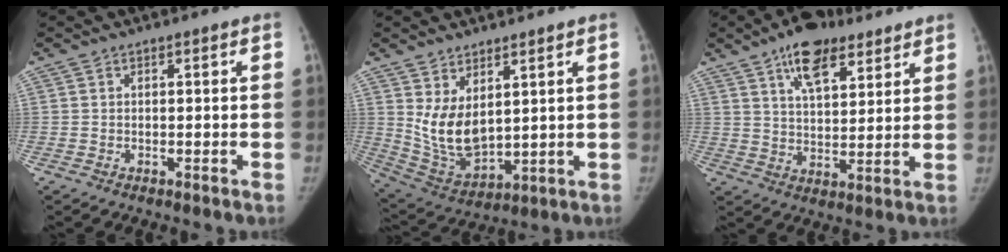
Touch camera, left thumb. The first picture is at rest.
{"total": 10.1, "force": [3.4, 5.6, 7.7], "torque": [-0.127, -0.033, 0.088]}
{"total": 12.8, "force": [7.8, 6.0, 8.2], "torque": [-0.104, -0.029, 0.126]}